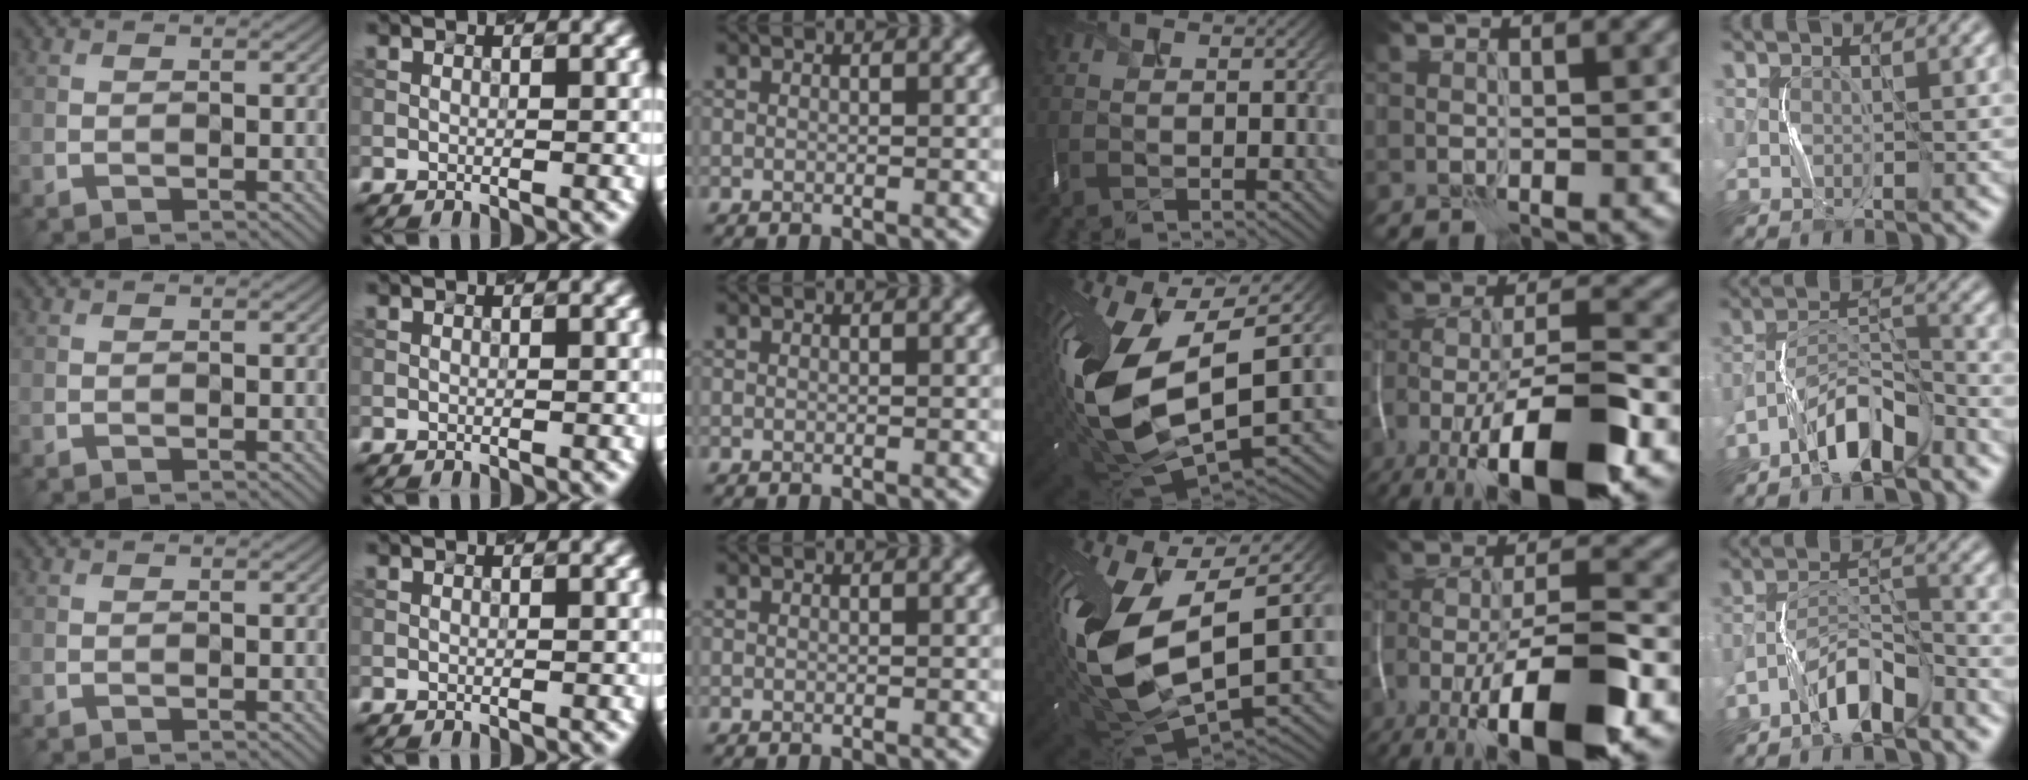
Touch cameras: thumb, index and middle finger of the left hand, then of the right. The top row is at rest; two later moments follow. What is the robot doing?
{"motion": "shake", "object": "box of matches"}